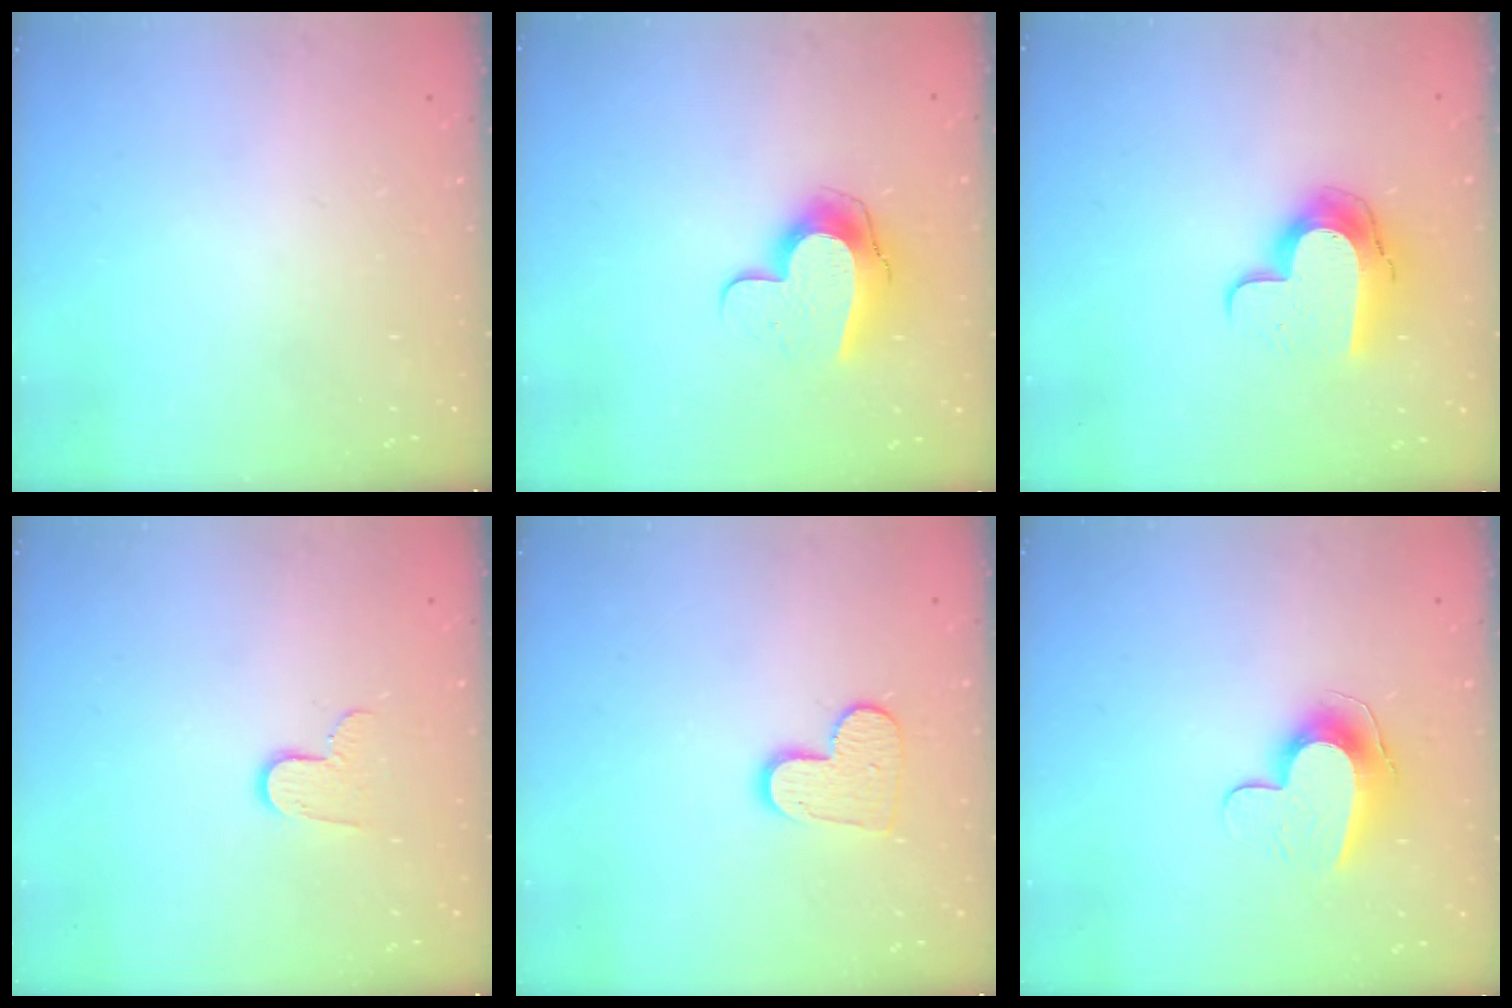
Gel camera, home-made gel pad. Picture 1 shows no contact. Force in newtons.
{"total": 10.9, "press": 10.9, "slide": 1.1}
{"total": 12.1, "press": 12.0, "slide": 0.9}
{"total": 6.4, "press": 6.4, "slide": 0.5}
{"total": 9.7, "press": 9.7, "slide": 0.5}
{"total": 11.8, "press": 11.8, "slide": 0.6}